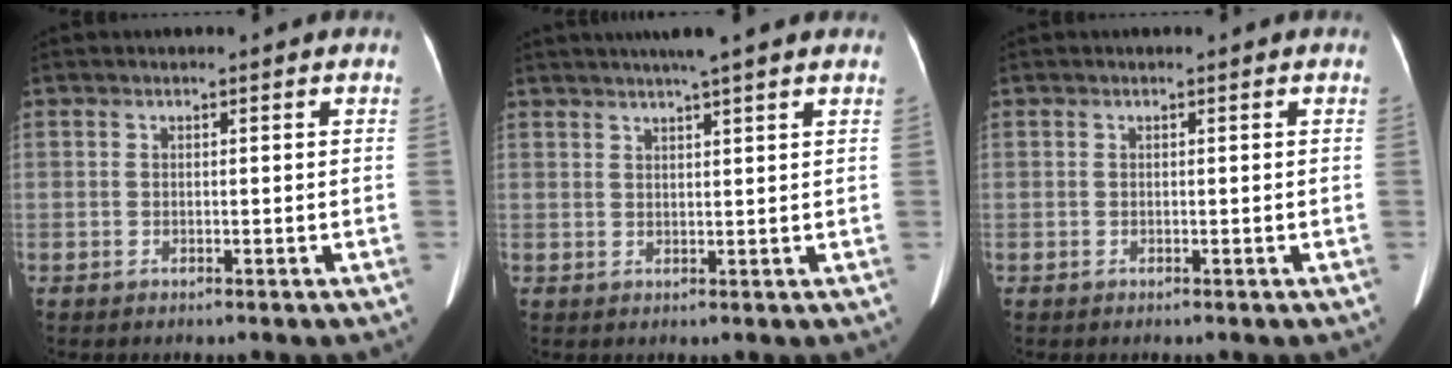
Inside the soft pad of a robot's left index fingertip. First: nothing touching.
{"total": 7.1, "force": [5.7, -0.1, 4.2], "torque": [-0.067, 0.025, 0.077]}
{"total": 0.0}